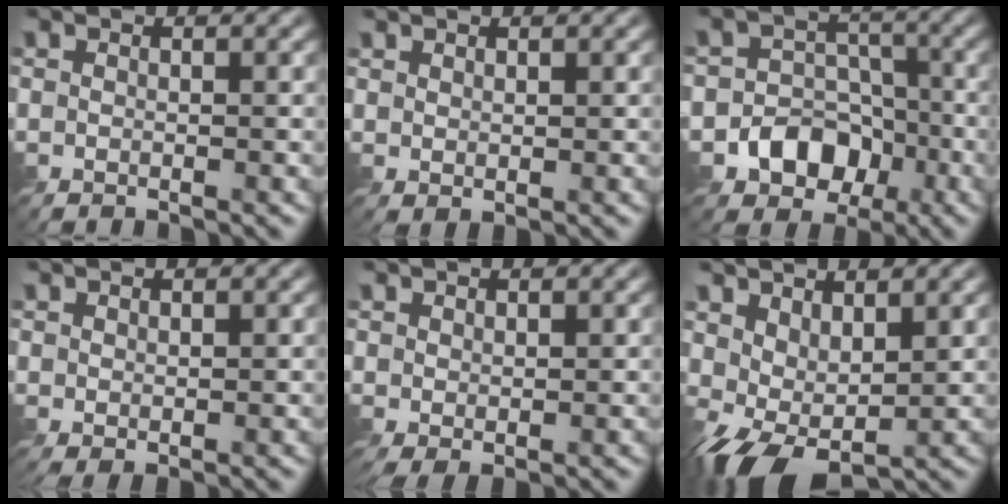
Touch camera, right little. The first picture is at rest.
{"total": 0.9, "force": [0.8, 0.2, 0.4], "torque": [-0.013, -0.002, 0.017]}
{"total": 6.0, "force": [-2.9, 4.8, 2.1], "torque": [-0.008, 0.007, -0.072]}
{"total": 1.0, "force": [0.7, 0.3, 0.6], "torque": [-0.020, -0.004, 0.017]}
{"total": 1.3, "force": [0.7, 0.4, 1.0], "torque": [-0.028, -0.004, 0.018]}
{"total": 4.8, "force": [0.4, 2.5, 4.1], "torque": [-0.083, -0.008, 0.008]}